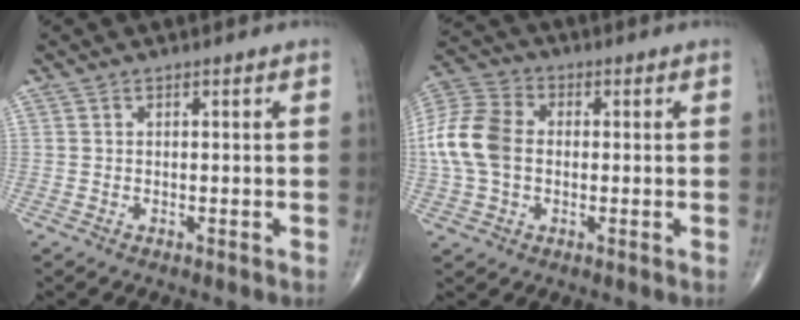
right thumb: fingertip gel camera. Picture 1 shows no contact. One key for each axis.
{"total": 12.2, "fx": -0.2, "fy": 8.8, "fz": 8.5, "tx": -0.180, "ty": 0.026, "tz": -0.011}